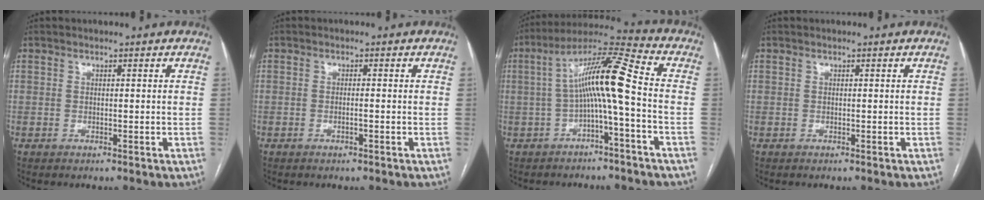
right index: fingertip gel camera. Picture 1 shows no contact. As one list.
[{"total": 0.8, "force": [-0.3, 0.0, 0.7], "torque": [-0.014, 0.001, -0.004]}, {"total": 10.9, "force": [-1.0, 0.1, 10.9], "torque": [-0.190, 0.037, -0.020]}, {"total": 0.0}]